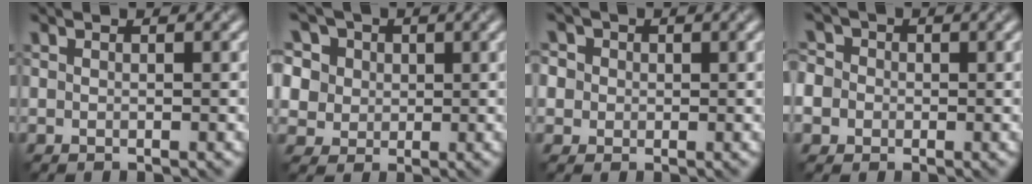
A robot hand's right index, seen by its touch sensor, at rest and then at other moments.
{"total": 11.1, "force": [5.4, 8.3, 5.0], "torque": [-0.118, 0.035, 0.072]}
{"total": 5.1, "force": [1.8, 4.4, 1.9], "torque": [-0.036, 0.028, 0.007]}
{"total": 7.2, "force": [-1.0, 6.6, 2.7], "torque": [-0.055, 0.020, -0.063]}